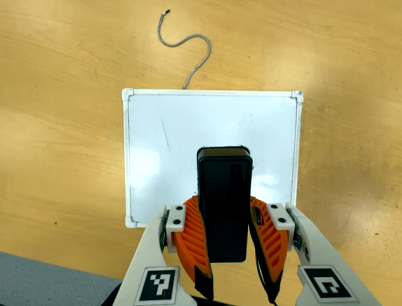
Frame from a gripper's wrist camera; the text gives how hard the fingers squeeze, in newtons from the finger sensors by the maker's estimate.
{"total": 9.5, "left": 8.1, "right": 10.8}